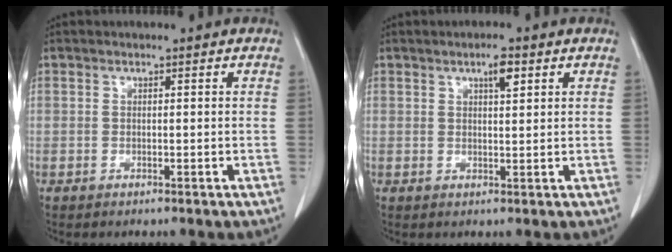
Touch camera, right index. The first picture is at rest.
{"total": 2.8, "force": [1.5, 0.6, 2.3], "torque": [-0.040, 0.001, 0.023]}